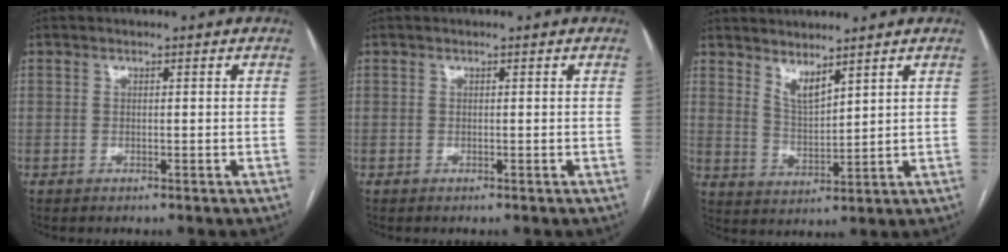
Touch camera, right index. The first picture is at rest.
{"total": 0.0}
{"total": 4.3, "force": [3.5, 0.7, 2.4], "torque": [-0.049, -0.016, 0.076]}